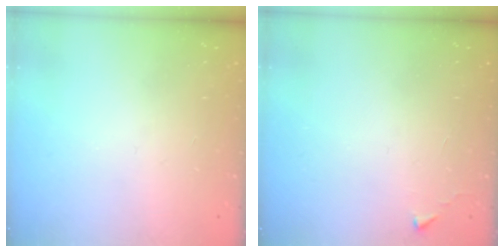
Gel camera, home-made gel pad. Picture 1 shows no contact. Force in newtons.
{"total": 2.7, "press": 2.6, "slide": 0.4}